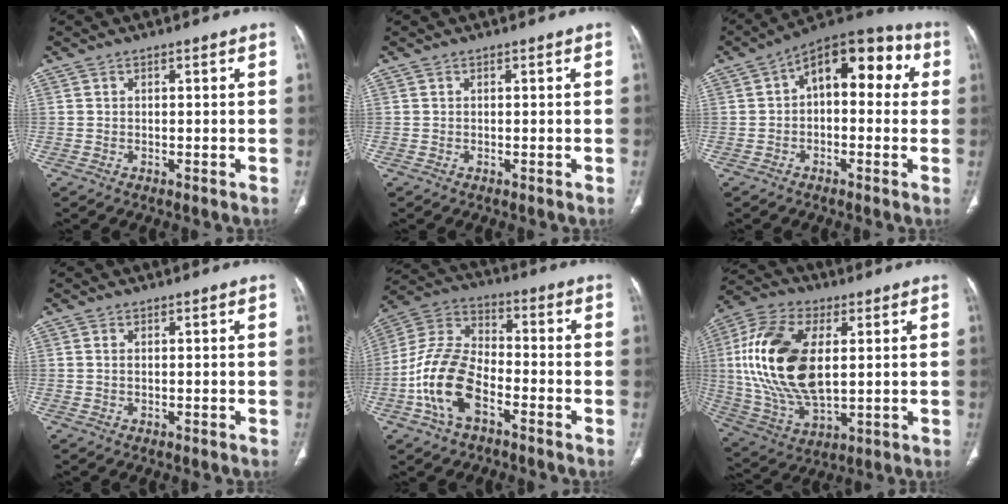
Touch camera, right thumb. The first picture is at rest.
{"total": 0.0}
{"total": 14.4, "force": [2.5, 8.1, 11.6], "torque": [-0.115, 0.047, 0.023]}
{"total": 0.6, "force": [0.2, 0.4, 0.5], "torque": [-0.017, 0.004, 0.005]}
{"total": 14.5, "force": [-5.5, 8.0, 10.8], "torque": [-0.219, 0.037, -0.109]}
{"total": 21.5, "force": [3.0, 11.5, 17.9], "torque": [-0.367, -0.009, 0.059]}